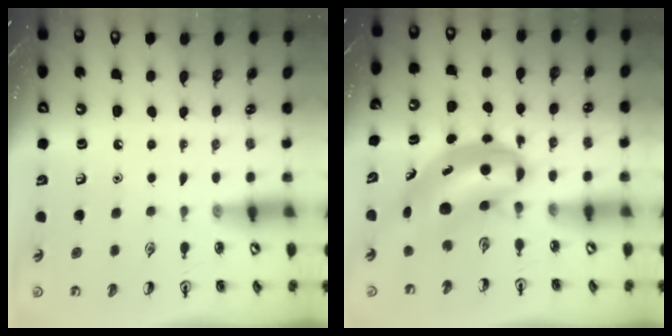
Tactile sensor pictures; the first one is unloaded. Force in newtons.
{"total": 7.3, "press": 7.1, "slide": 1.9}